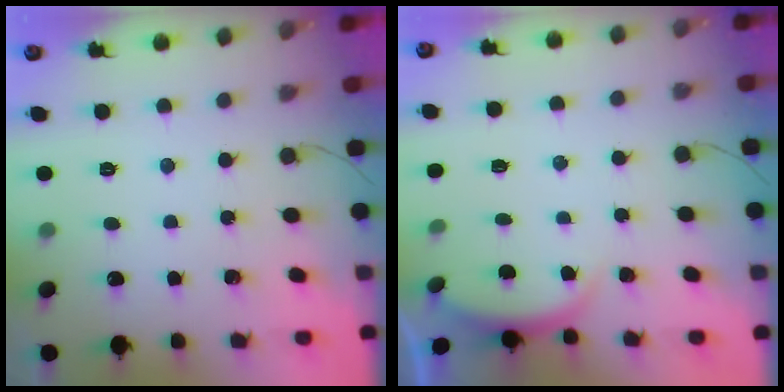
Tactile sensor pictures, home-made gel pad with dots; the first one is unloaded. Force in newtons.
{"total": 1.9, "press": 1.9, "slide": 0.5}